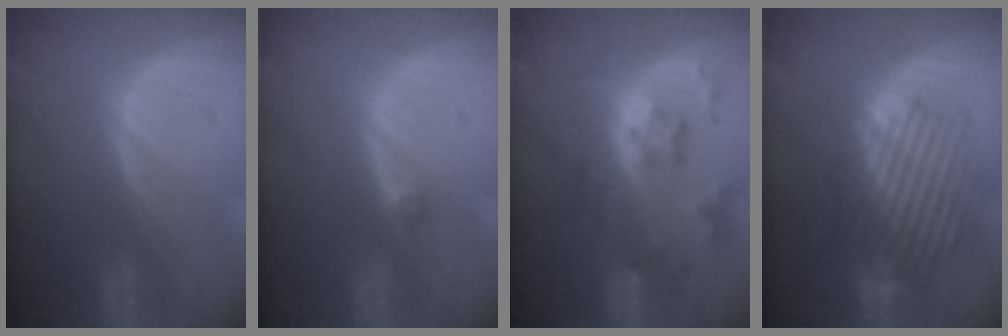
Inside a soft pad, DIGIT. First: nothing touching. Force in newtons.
{"total": 1.1, "press": 1.0, "slide": 0.6}
{"total": 7.2, "press": 6.4, "slide": 3.2}
{"total": 9.0, "press": 8.6, "slide": 2.6}